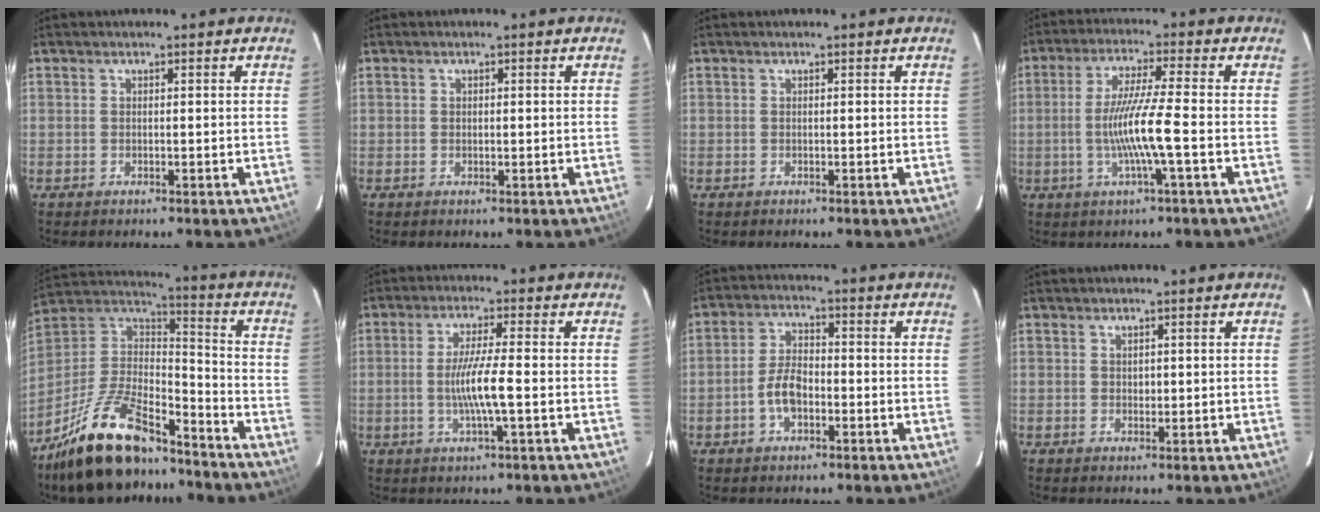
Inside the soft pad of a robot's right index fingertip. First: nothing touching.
{"total": 0.6, "force": [0.2, 0.4, 0.4], "torque": [-0.007, 0.003, 0.005]}
{"total": 0.0}
{"total": 9.3, "force": [-2.2, -1.0, 9.0], "torque": [-0.174, -0.007, -0.038]}
{"total": 22.4, "force": [-16.3, 8.2, 13.0], "torque": [-0.266, -0.005, -0.277]}
{"total": 6.9, "force": [-1.3, -0.2, 6.8], "torque": [-0.124, -0.008, -0.024]}
{"total": 5.9, "force": [-2.2, 3.1, 4.5], "torque": [-0.093, 0.010, -0.037]}
{"total": 1.0, "force": [0.5, 0.8, 0.4], "torque": [-0.002, 0.003, 0.011]}